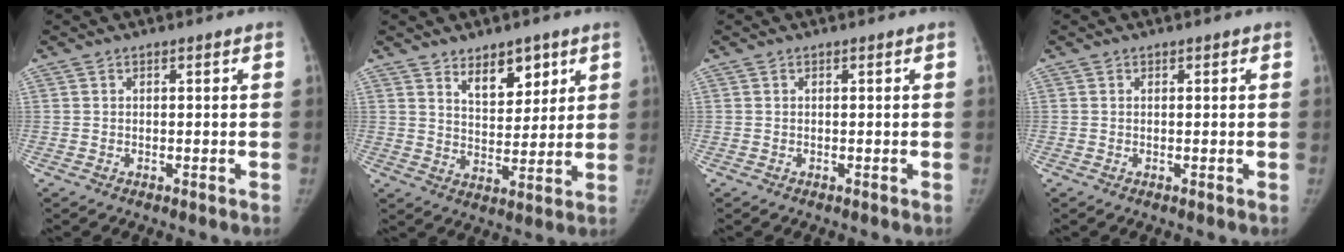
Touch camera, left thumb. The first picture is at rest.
{"total": 8.2, "force": [4.9, 4.5, 4.8], "torque": [-0.035, -0.036, 0.082]}
{"total": 0.0}
{"total": 0.0}